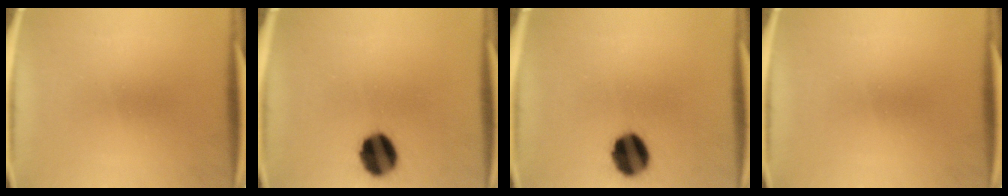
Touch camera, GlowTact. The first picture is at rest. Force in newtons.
{"total": 11.7}
{"total": 11.7}
{"total": 0.0}